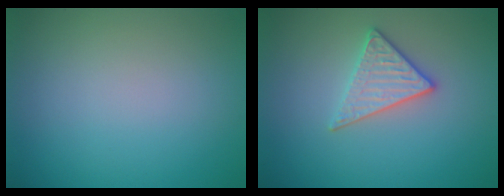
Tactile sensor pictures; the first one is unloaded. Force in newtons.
{"total": 2.8, "press": 2.6, "slide": 1.1}